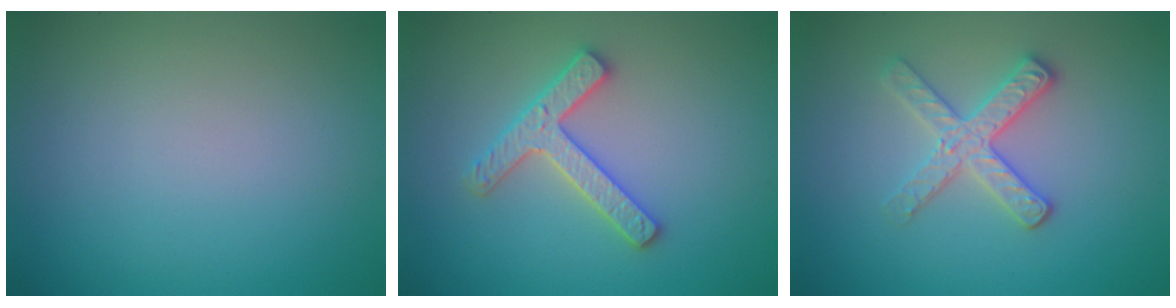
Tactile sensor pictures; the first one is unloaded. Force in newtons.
{"total": 2.8, "press": 2.8, "slide": 0.6}
{"total": 3.0, "press": 2.8, "slide": 1.0}